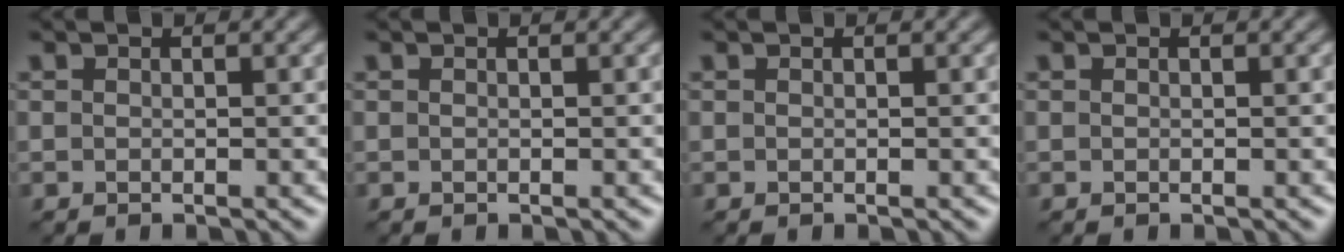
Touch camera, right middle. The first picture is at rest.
{"total": 0.0}
{"total": 0.0}
{"total": 0.0}